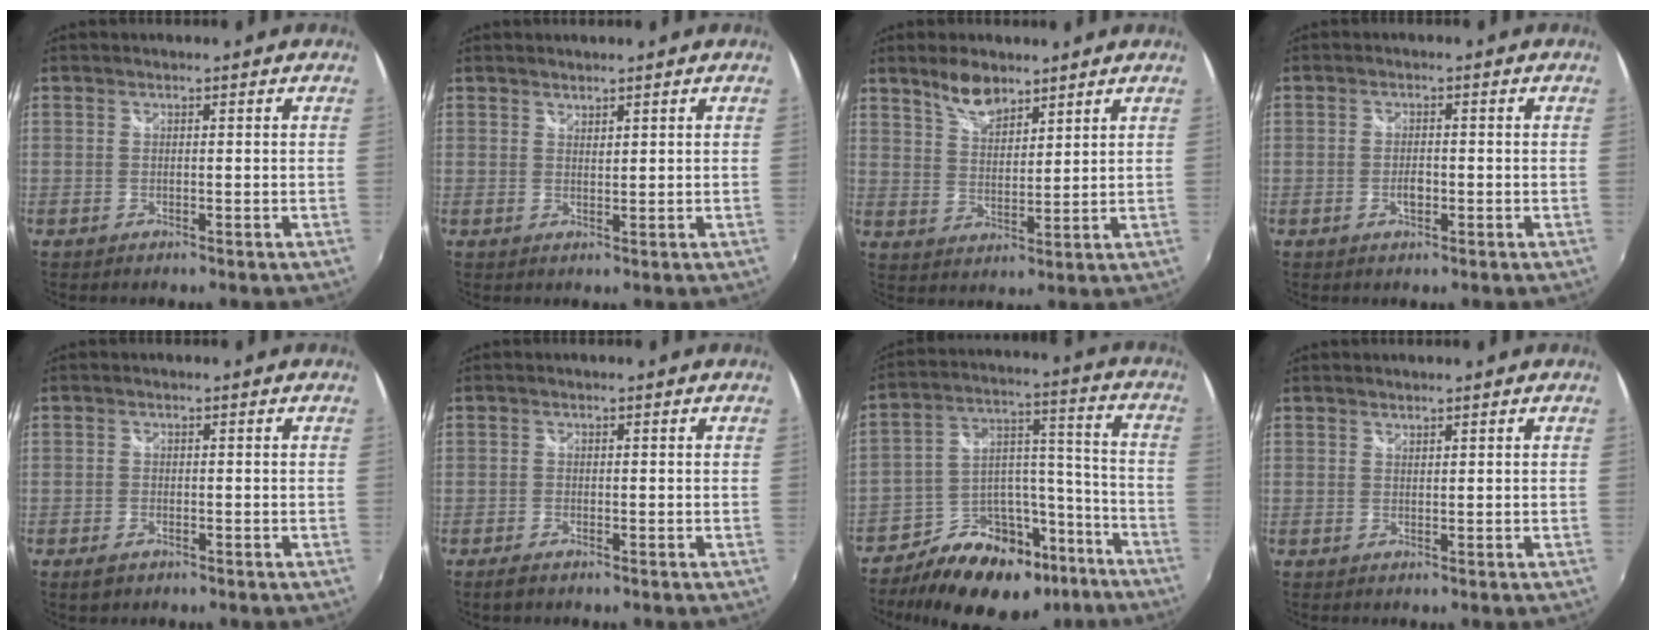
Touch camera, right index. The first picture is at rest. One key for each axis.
{"total": 1.1, "fx": 1.1, "fy": 0.3, "fz": 0.2, "tx": -0.001, "ty": 0.000, "tz": 0.019}
{"total": 6.5, "fx": 5.0, "fy": 2.6, "fz": 3.3, "tx": -0.053, "ty": 0.002, "tz": 0.095}
{"total": 2.1, "fx": -0.8, "fy": 1.1, "fz": 1.6, "tx": -0.028, "ty": 0.000, "tz": -0.014}
{"total": 2.6, "fx": -1.6, "fy": 1.5, "fz": 1.3, "tx": -0.026, "ty": -0.003, "tz": -0.026}
{"total": 2.0, "fx": -1.5, "fy": 0.7, "fz": 1.1, "tx": -0.024, "ty": -0.005, "tz": -0.028}
{"total": 20.4, "fx": -14.2, "fy": 11.9, "fz": 8.6, "tx": -0.156, "ty": 0.069, "tz": -0.194}
{"total": 0.5, "fx": 0.5, "fy": 0.1, "fz": 0.0, "tx": 0.001, "ty": 0.000, "tz": 0.010}